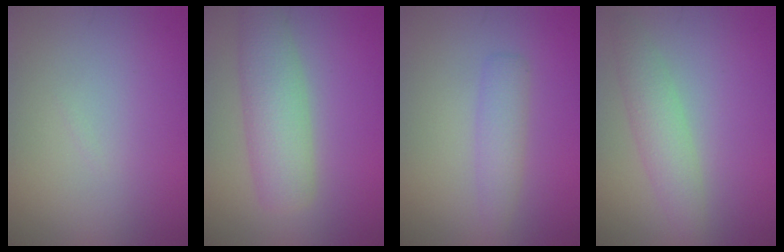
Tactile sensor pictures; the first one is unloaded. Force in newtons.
{"total": 4.8, "press": 4.8, "slide": 0.2}
{"total": 2.1, "press": 2.1, "slide": 0.1}
{"total": 2.8, "press": 2.8, "slide": 0.1}